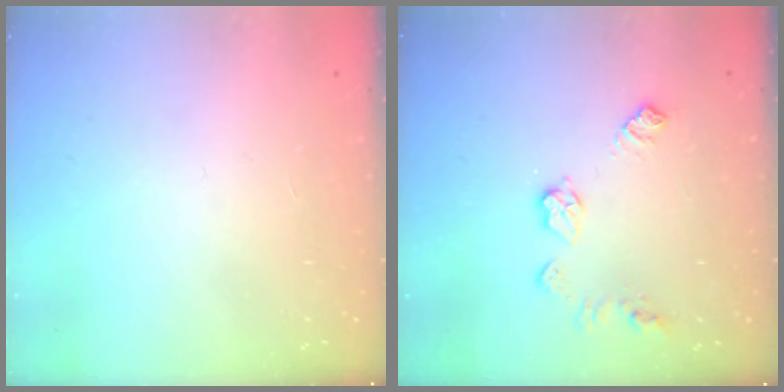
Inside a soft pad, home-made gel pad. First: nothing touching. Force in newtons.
{"total": 8.7, "press": 8.7, "slide": 0.2}